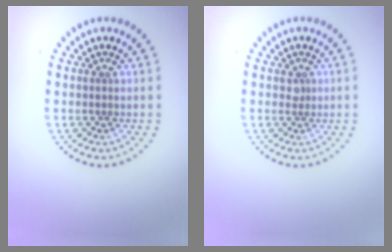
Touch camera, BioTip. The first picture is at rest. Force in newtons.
{"total": 0.8, "press": 0.5, "slide": 0.6}